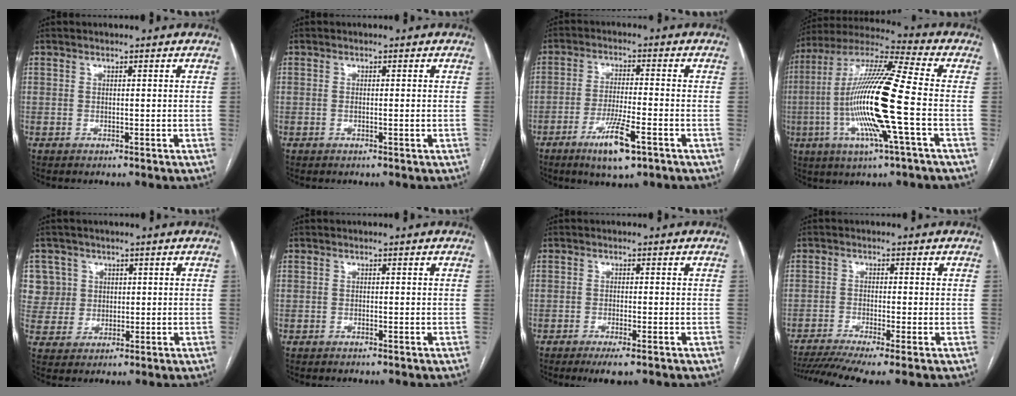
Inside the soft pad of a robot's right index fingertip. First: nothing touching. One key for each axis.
{"total": 0.7, "fx": 0.0, "fy": 0.1, "fz": 0.7, "tx": -0.012, "ty": 0.001, "tz": 0.002}
{"total": 8.1, "fx": -4.4, "fy": 1.1, "fz": 6.7, "tx": -0.127, "ty": -0.014, "tz": -0.071}
{"total": 18.4, "fx": -3.4, "fy": 0.2, "fz": 18.1, "tx": -0.362, "ty": -0.006, "tz": -0.073}
{"total": 7.5, "fx": 2.5, "fy": 7.1, "fz": 0.1, "tx": 0.002, "ty": 0.025, "tz": 0.064}
{"total": 0.0}
{"total": 3.1, "fx": -1.9, "fy": 0.4, "fz": 2.5, "tx": -0.043, "ty": -0.007, "tz": -0.029}
{"total": 8.9, "fx": -6.5, "fy": 0.4, "fz": 6.0, "tx": -0.106, "ty": -0.007, "tz": -0.106}